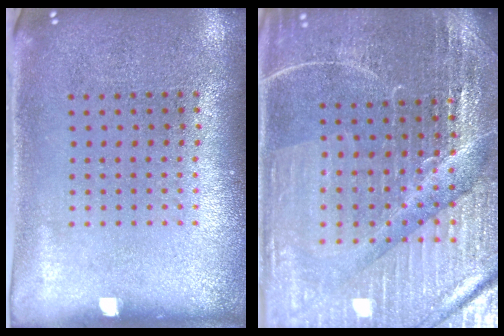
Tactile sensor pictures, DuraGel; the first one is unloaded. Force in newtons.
{"total": 4.5, "press": 4.4, "slide": 1.3}